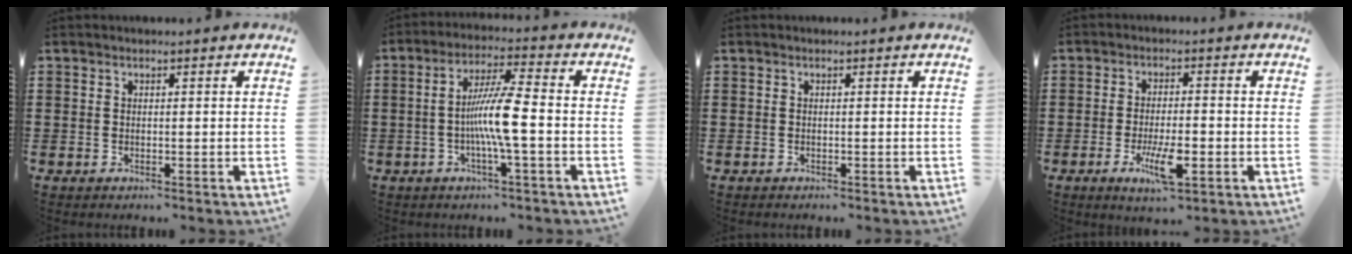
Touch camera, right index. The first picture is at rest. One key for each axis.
{"total": 8.0, "fx": -1.3, "fy": 0.4, "fz": 7.8, "tx": -0.150, "ty": -0.005, "tz": -0.033}
{"total": 0.0}
{"total": 6.9, "fx": -2.6, "fy": 2.0, "fz": 6.0, "tx": -0.122, "ty": -0.011, "tz": -0.047}